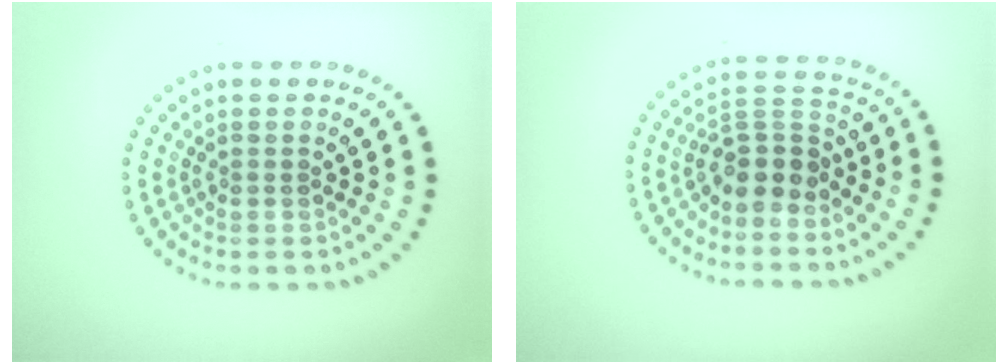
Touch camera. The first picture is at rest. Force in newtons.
{"total": 3.7, "press": 3.2, "slide": 1.7}